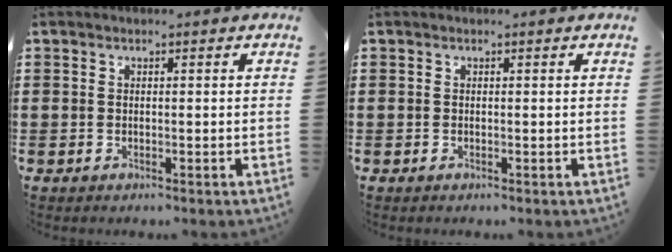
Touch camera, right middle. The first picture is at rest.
{"total": 0.0}